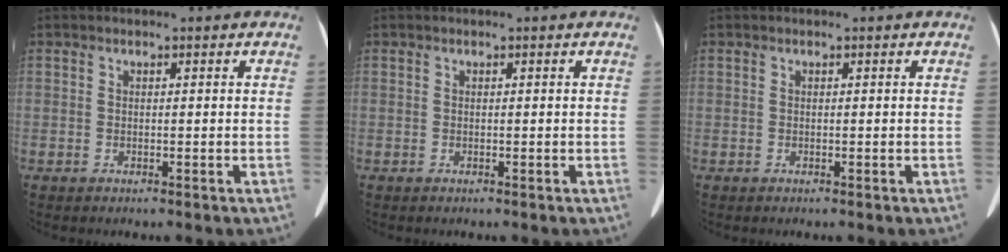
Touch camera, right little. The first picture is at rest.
{"total": 0.0}
{"total": 0.0}